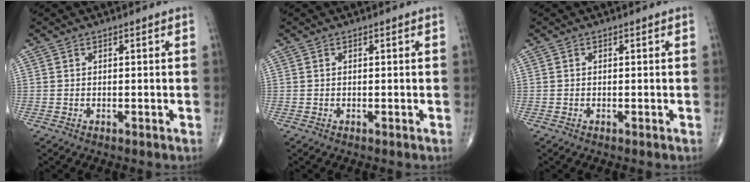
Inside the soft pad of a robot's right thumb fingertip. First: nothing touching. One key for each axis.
{"total": 0.0}
{"total": 0.0}